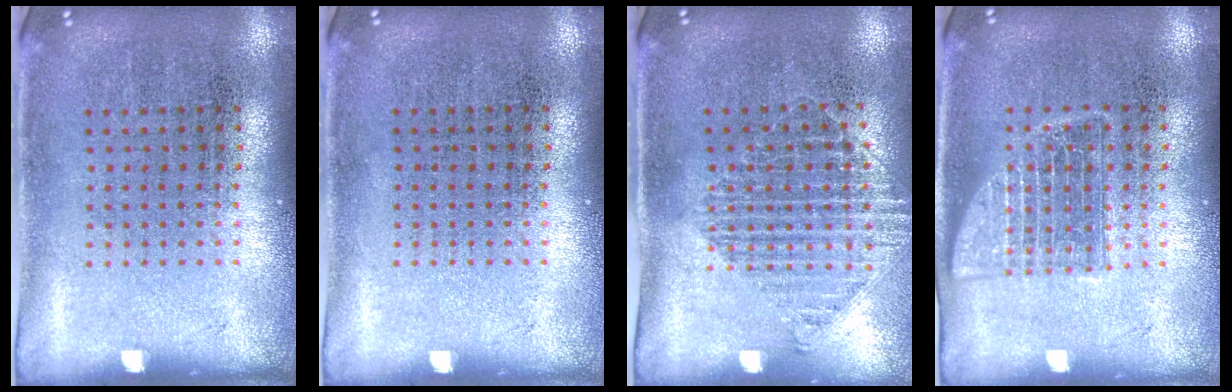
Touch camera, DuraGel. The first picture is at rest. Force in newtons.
{"total": 0.0}
{"total": 1.3, "press": 1.1, "slide": 0.7}
{"total": 1.3, "press": 1.3, "slide": 0.3}